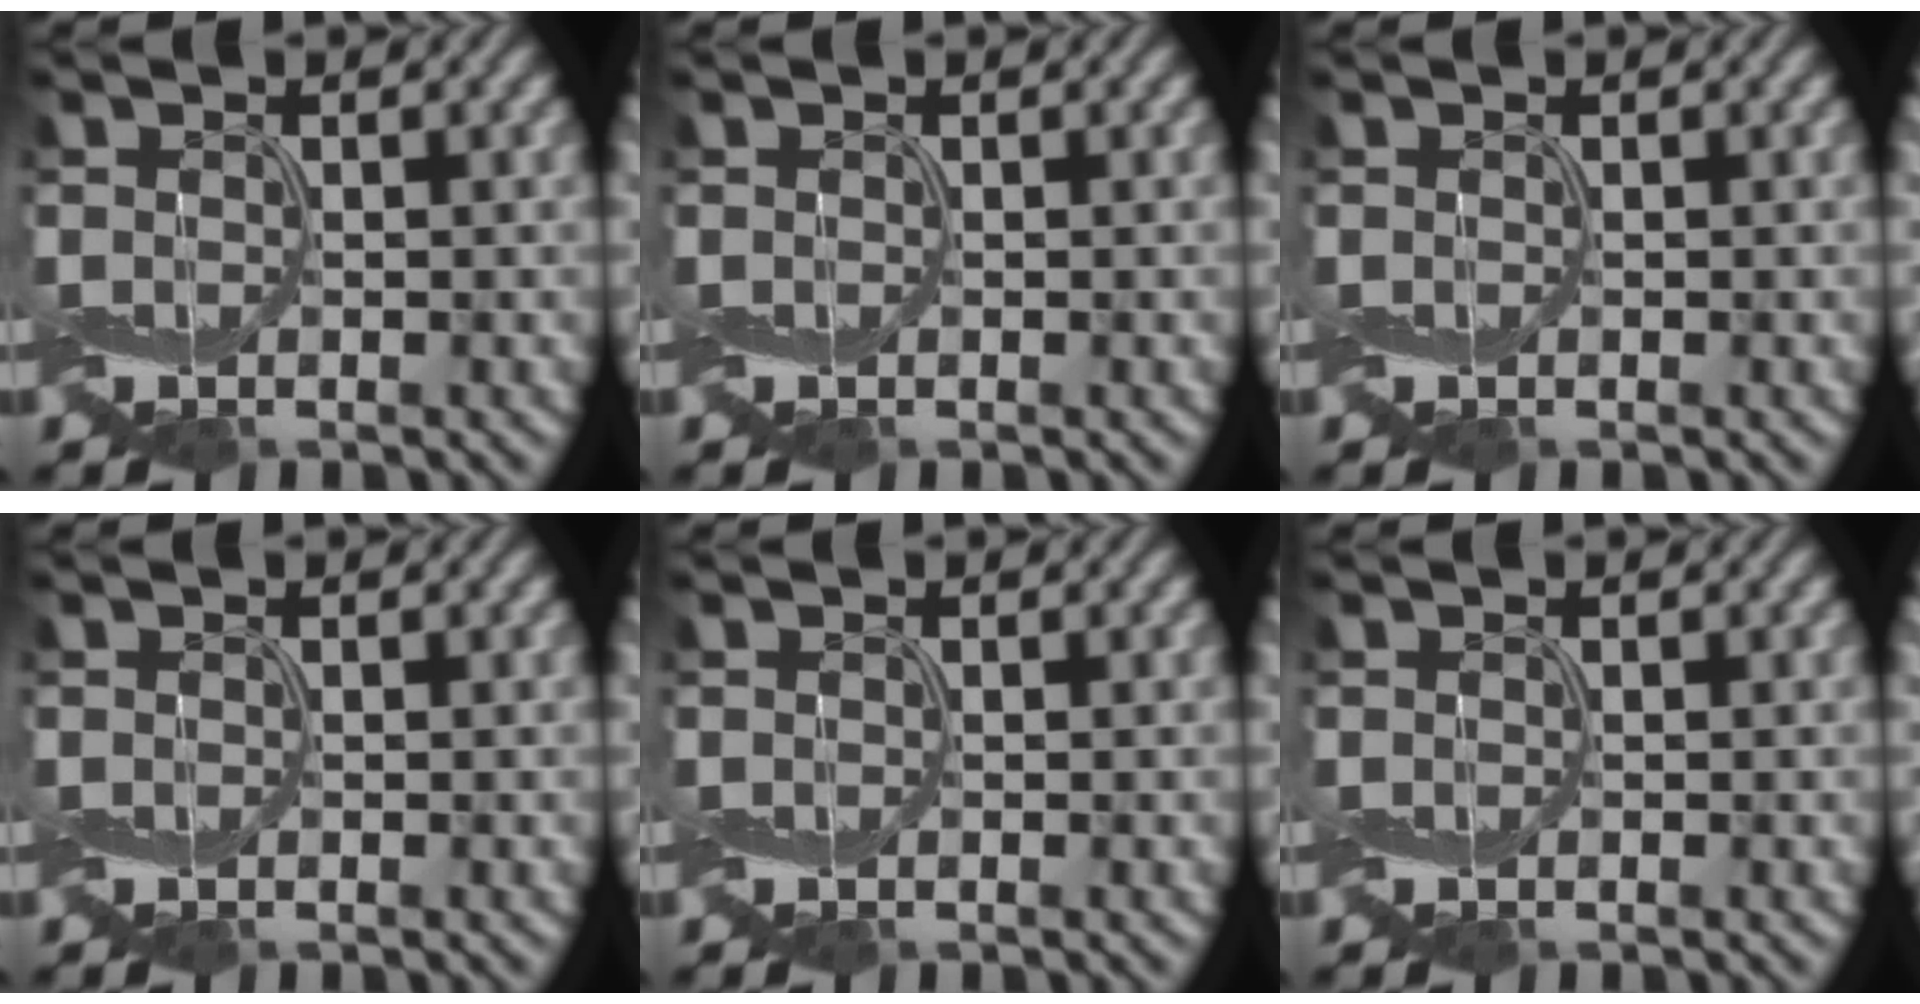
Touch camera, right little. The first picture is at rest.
{"total": 0.0}
{"total": 0.0}
{"total": 0.0}
{"total": 0.0}
{"total": 0.0}